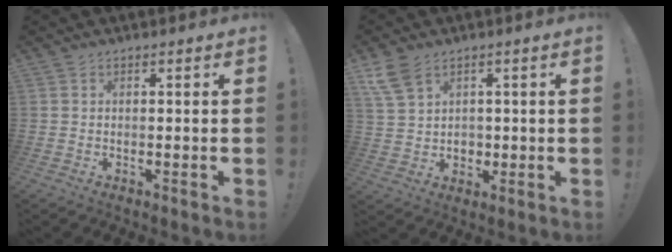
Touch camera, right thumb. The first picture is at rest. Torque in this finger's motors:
{"motor_torque": [-0.37, 0.44, 0.16, 0.06, 0.00]}